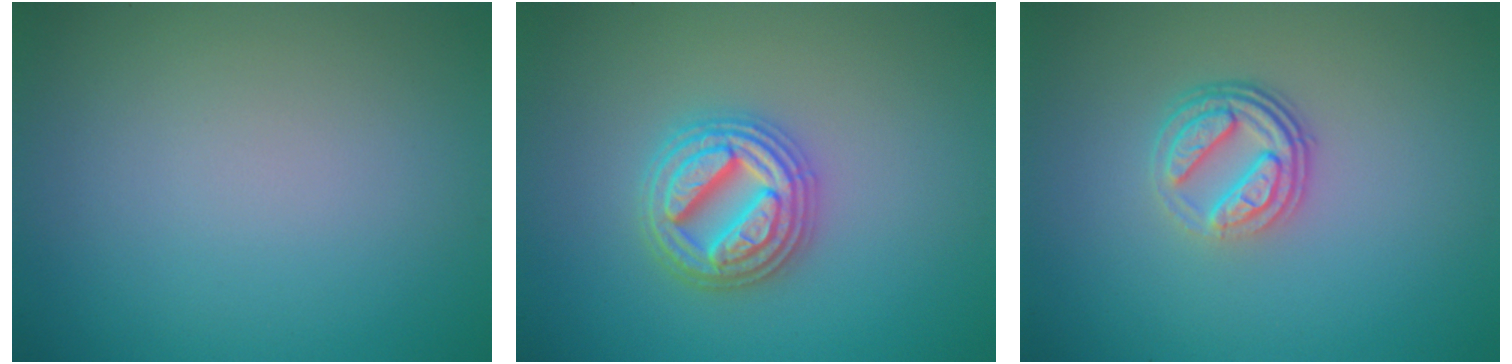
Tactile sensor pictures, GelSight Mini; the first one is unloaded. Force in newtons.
{"total": 4.9, "press": 4.9, "slide": 0.6}
{"total": 3.8, "press": 2.7, "slide": 2.7}